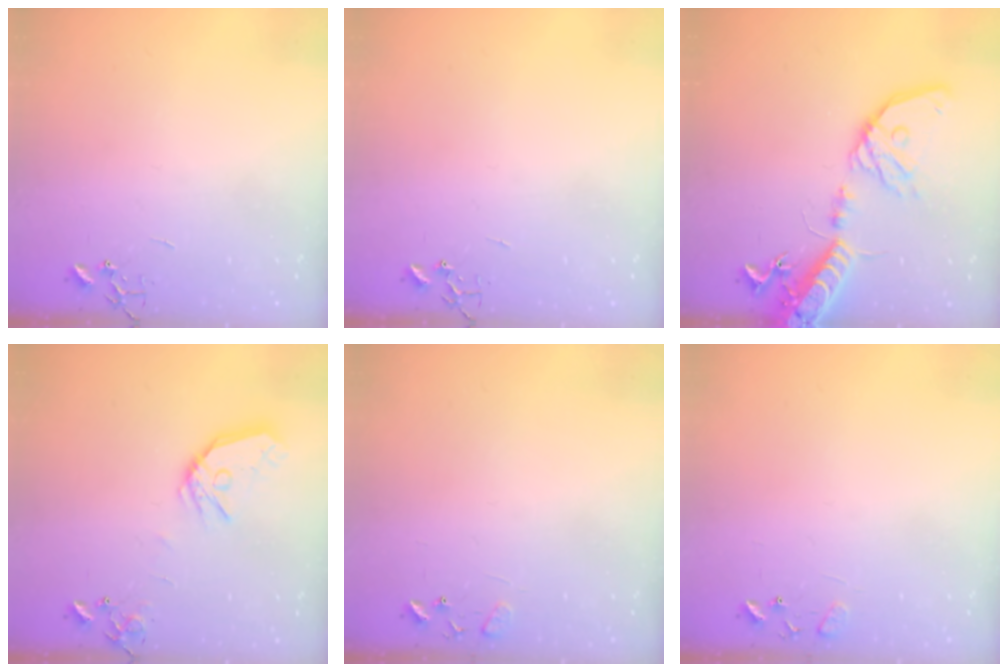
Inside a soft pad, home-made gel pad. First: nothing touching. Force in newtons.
{"total": 0.0}
{"total": 19.5, "press": 19.2, "slide": 3.6}
{"total": 12.5, "press": 12.4, "slide": 0.9}
{"total": 7.7, "press": 7.7, "slide": 0.6}
{"total": 7.7, "press": 7.7, "slide": 0.6}